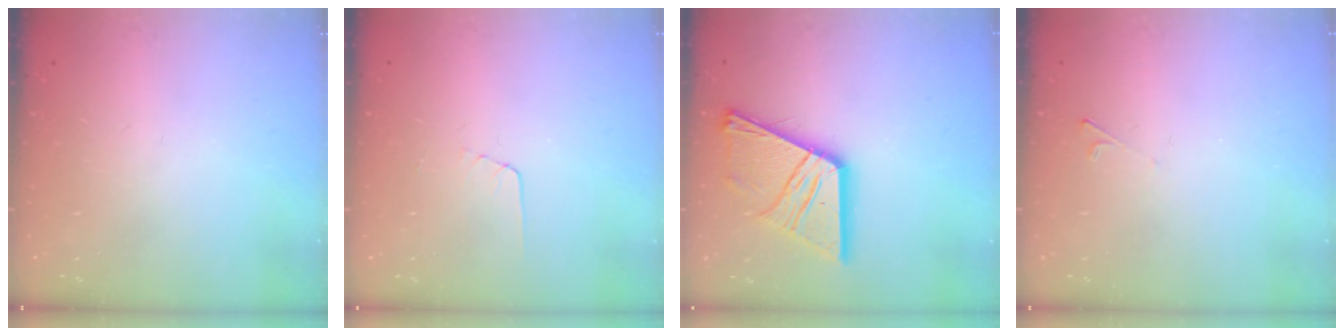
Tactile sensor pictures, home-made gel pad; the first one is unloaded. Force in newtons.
{"total": 2.7, "press": 2.7, "slide": 0.2}
{"total": 18.5, "press": 18.3, "slide": 2.1}
{"total": 2.0, "press": 1.9, "slide": 0.4}